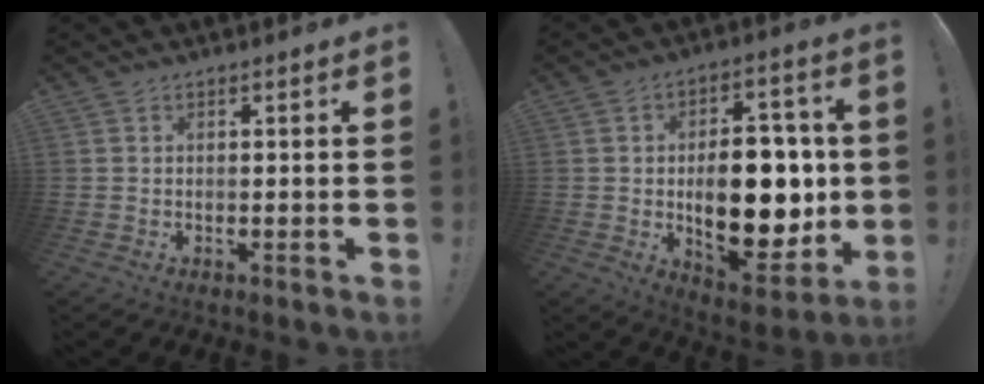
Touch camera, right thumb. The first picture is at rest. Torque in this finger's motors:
{"motor_torque": [1.92, 3.09, 1.36, -0.84, 0.08]}